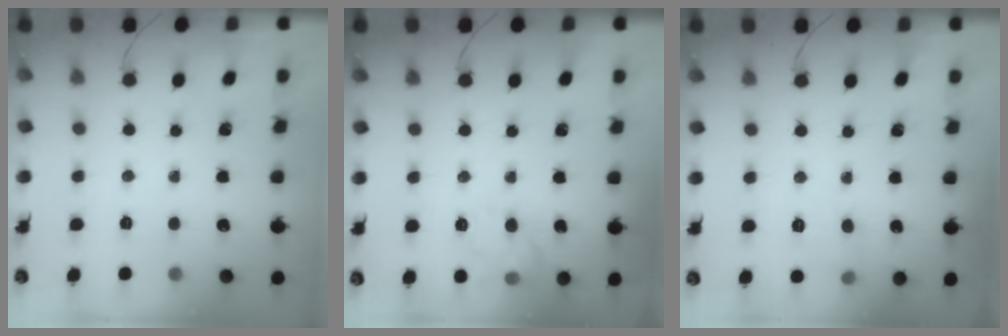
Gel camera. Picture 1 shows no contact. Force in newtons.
{"total": 7.9, "press": 7.9, "slide": 0.5}
{"total": 6.6, "press": 6.4, "slide": 1.6}